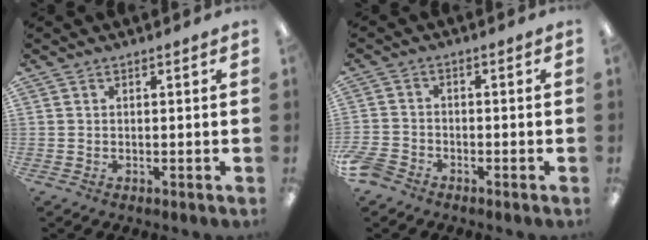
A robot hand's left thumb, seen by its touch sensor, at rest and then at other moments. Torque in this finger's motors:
{"motor_torque": [-0.39, 0.41, -0.12, 0.11, 0.00]}